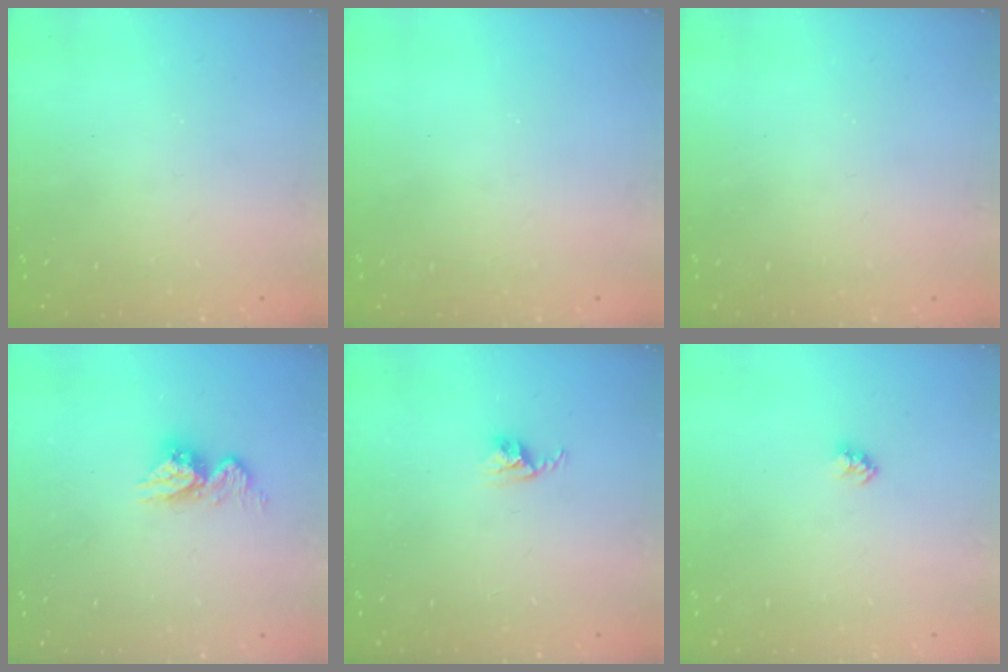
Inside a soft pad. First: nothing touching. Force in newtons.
{"total": 0.0}
{"total": 0.0}
{"total": 9.3, "press": 9.3, "slide": 0.9}
{"total": 2.8, "press": 2.7, "slide": 0.4}
{"total": 2.5, "press": 2.5, "slide": 0.1}